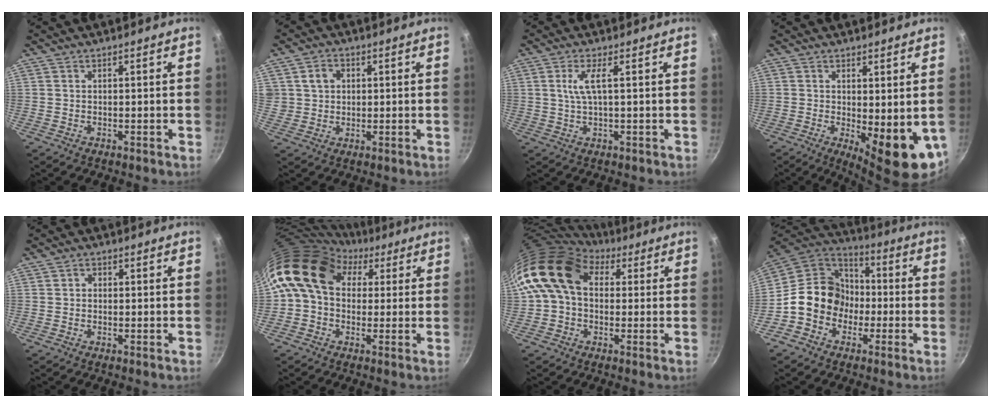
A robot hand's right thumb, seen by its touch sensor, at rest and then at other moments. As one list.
[{"total": 4.6, "force": [1.2, 4.0, 2.0], "torque": [-0.012, 0.010, 0.023]}, {"total": 4.0, "force": [0.8, 0.5, 3.9], "torque": [-0.093, 0.001, 0.018]}, {"total": 10.8, "force": [-1.5, 3.9, 10.0], "torque": [-0.115, -0.011, -0.007]}, {"total": 1.3, "force": [0.0, 1.1, 0.6], "torque": [-0.010, 0.005, -0.004]}, {"total": 15.2, "force": [4.4, 11.5, 8.9], "torque": [-0.134, 0.027, 0.055]}, {"total": 13.5, "force": [3.1, 10.0, 8.5], "torque": [-0.127, 0.017, 0.034]}, {"total": 15.1, "force": [-3.1, 12.9, 7.2], "torque": [-0.076, 0.053, -0.070]}]